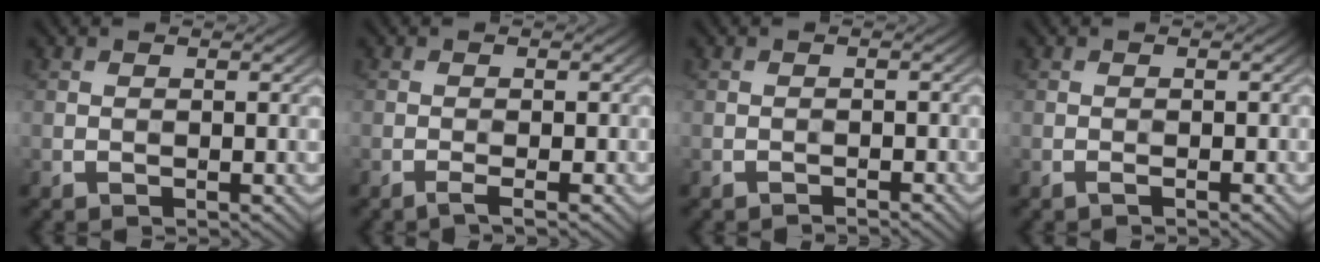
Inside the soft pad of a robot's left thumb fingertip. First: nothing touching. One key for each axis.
{"total": 1.7, "fx": -1.0, "fy": 0.1, "fz": 1.4, "tx": -0.022, "ty": 0.005, "tz": -0.020}
{"total": 0.9, "fx": -0.8, "fy": 0.1, "fz": 0.3, "tx": -0.002, "ty": 0.001, "tz": -0.016}
{"total": 0.9, "fx": -0.6, "fy": 0.1, "fz": 0.7, "tx": -0.012, "ty": 0.001, "tz": -0.011}